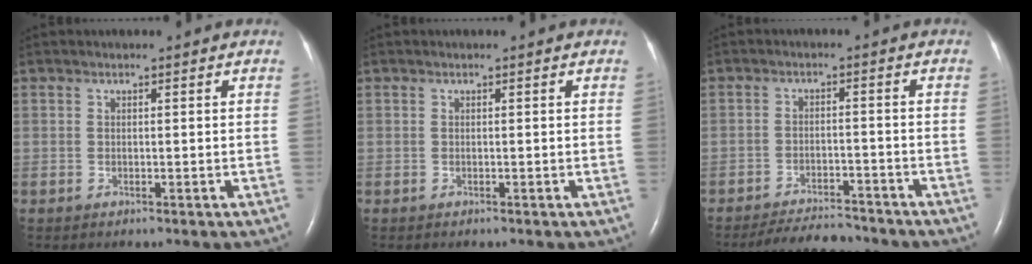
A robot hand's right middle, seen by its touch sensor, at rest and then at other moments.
{"total": 0.0}
{"total": 7.4, "force": [-7.0, 1.4, 1.8], "torque": [-0.030, -0.010, -0.110]}